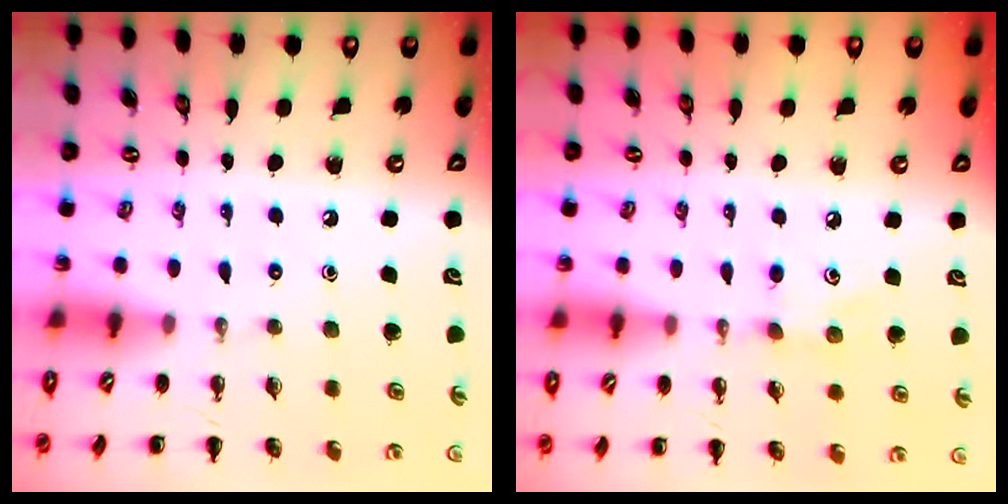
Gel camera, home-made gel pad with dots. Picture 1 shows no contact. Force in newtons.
{"total": 6.3, "press": 6.1, "slide": 1.6}